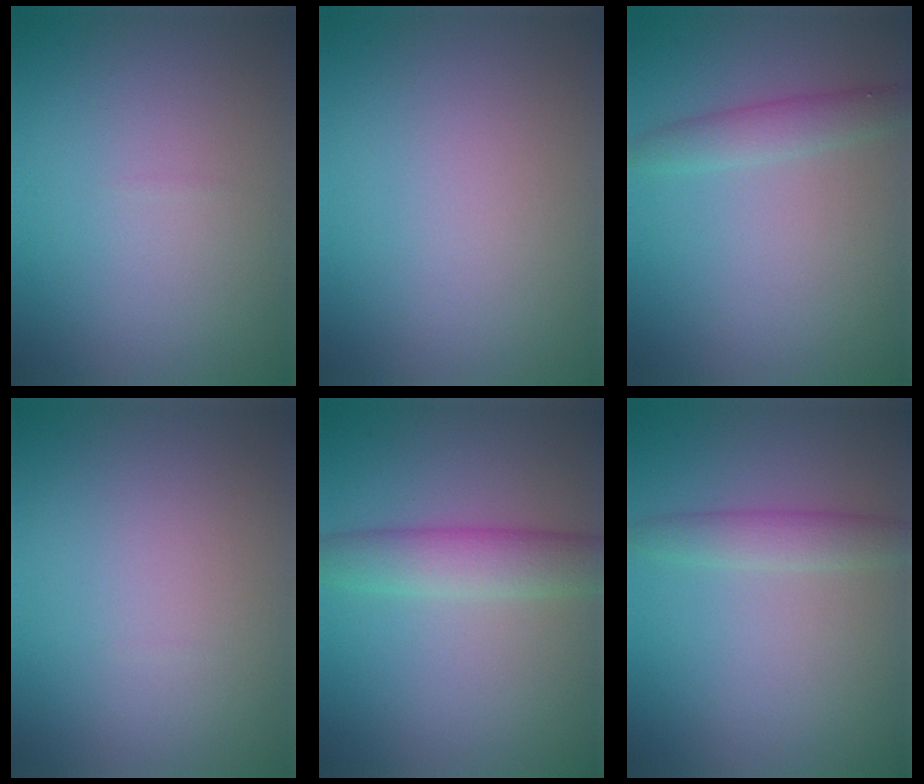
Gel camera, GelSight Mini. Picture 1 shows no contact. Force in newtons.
{"total": 0.0}
{"total": 2.4, "press": 2.4, "slide": 0.1}
{"total": 0.0}
{"total": 4.3, "press": 4.3, "slide": 0.3}
{"total": 2.5, "press": 2.5, "slide": 0.0}